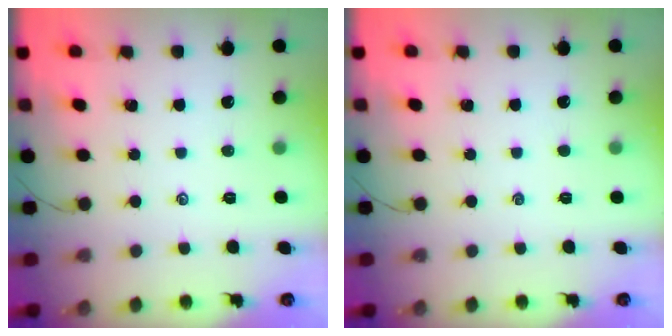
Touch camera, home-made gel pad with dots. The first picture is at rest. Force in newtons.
{"total": 0.0}